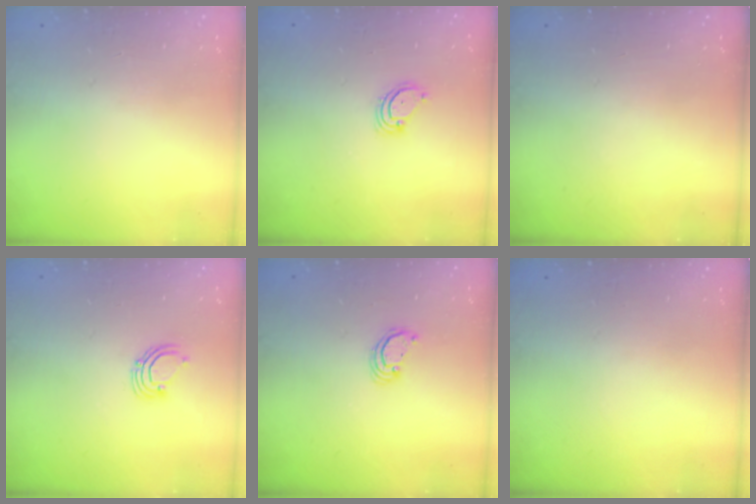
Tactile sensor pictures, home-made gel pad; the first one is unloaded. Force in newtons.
{"total": 3.2, "press": 3.2, "slide": 0.2}
{"total": 0.0}
{"total": 3.5, "press": 3.5, "slide": 0.2}
{"total": 2.3, "press": 2.3, "slide": 0.3}
{"total": 0.0}